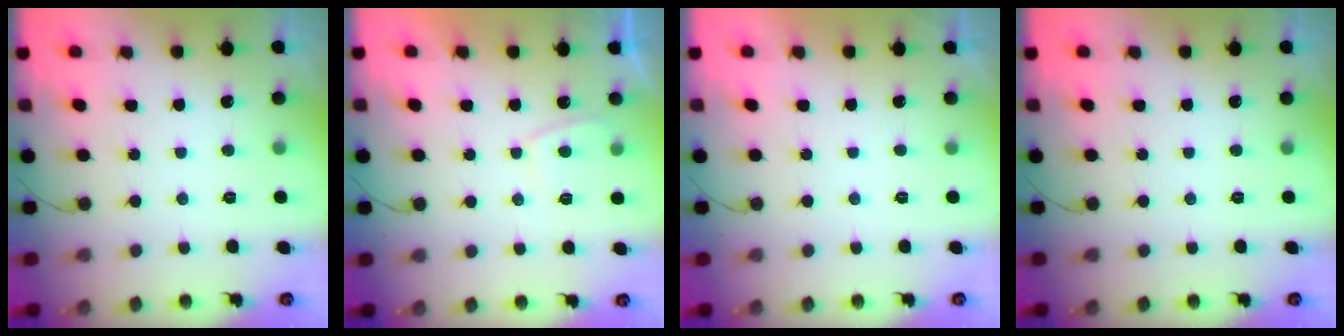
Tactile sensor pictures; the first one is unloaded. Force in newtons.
{"total": 2.7, "press": 2.6, "slide": 0.8}
{"total": 2.2, "press": 2.1, "slide": 0.4}
{"total": 0.0}